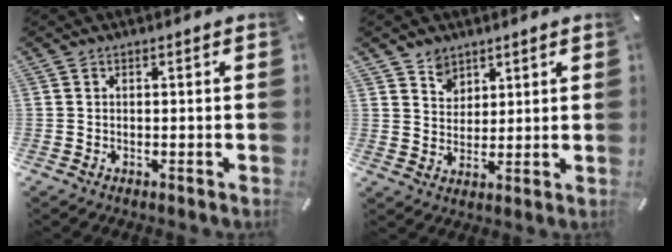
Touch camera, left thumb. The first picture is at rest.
{"total": 5.1, "force": [3.2, 3.9, -0.1], "torque": [0.000, -0.014, 0.060]}